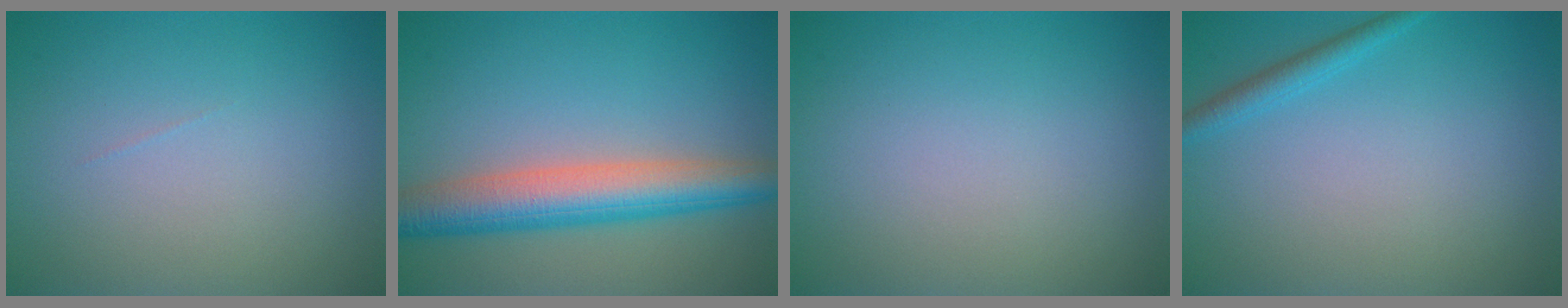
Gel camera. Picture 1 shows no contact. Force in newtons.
{"total": 6.7, "press": 6.7, "slide": 0.1}
{"total": 0.0}
{"total": 1.6, "press": 1.6, "slide": 0.1}